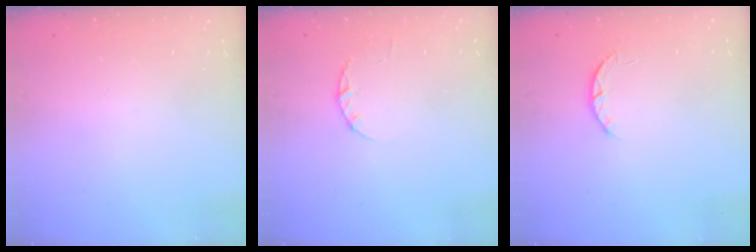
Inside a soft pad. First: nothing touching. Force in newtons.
{"total": 2.4, "press": 2.3, "slide": 0.4}
{"total": 2.6, "press": 2.5, "slide": 0.4}